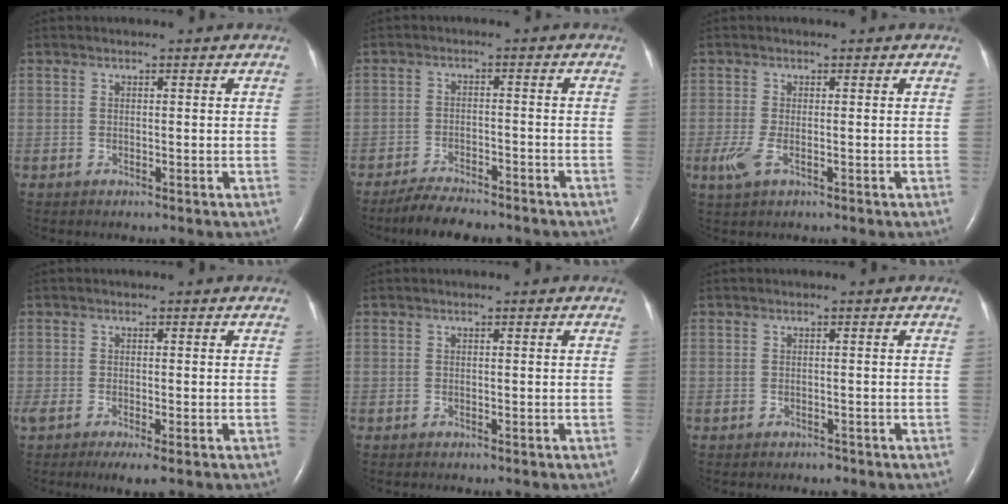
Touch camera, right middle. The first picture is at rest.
{"total": 8.7, "force": [-7.6, 1.8, 3.8], "torque": [-0.063, -0.015, -0.117]}
{"total": 2.8, "force": [-1.1, 0.9, 2.4], "torque": [-0.062, -0.008, -0.022]}
{"total": 4.2, "force": [-2.5, 0.9, 3.2], "torque": [-0.057, -0.015, -0.039]}
{"total": 0.0}
{"total": 0.6, "force": [-0.5, 0.3, 0.2], "torque": [-0.004, 0.000, -0.005]}